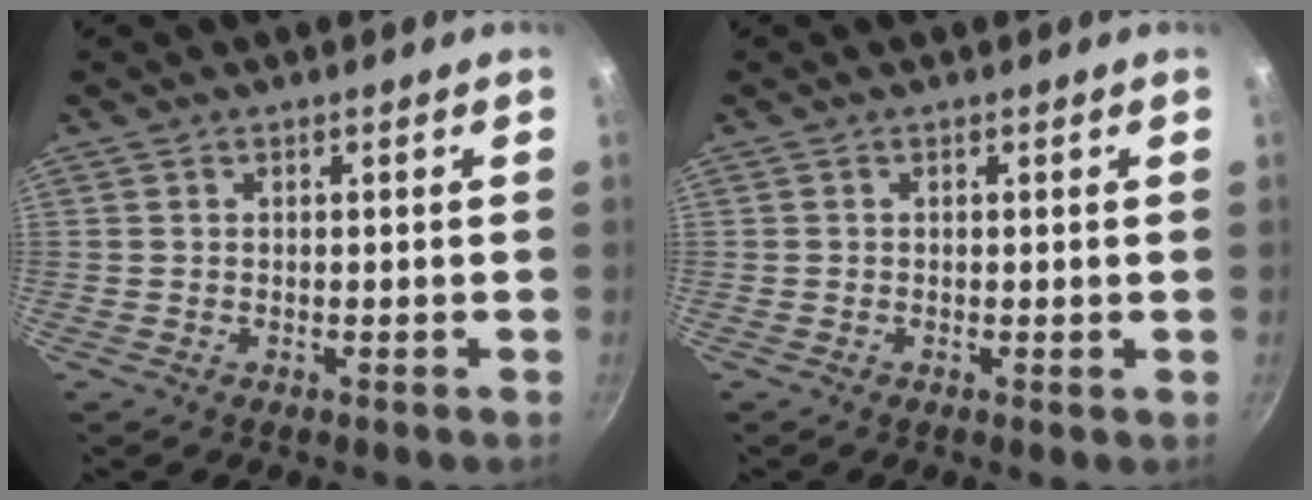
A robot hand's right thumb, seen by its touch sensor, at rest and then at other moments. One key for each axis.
{"total": 0.0}